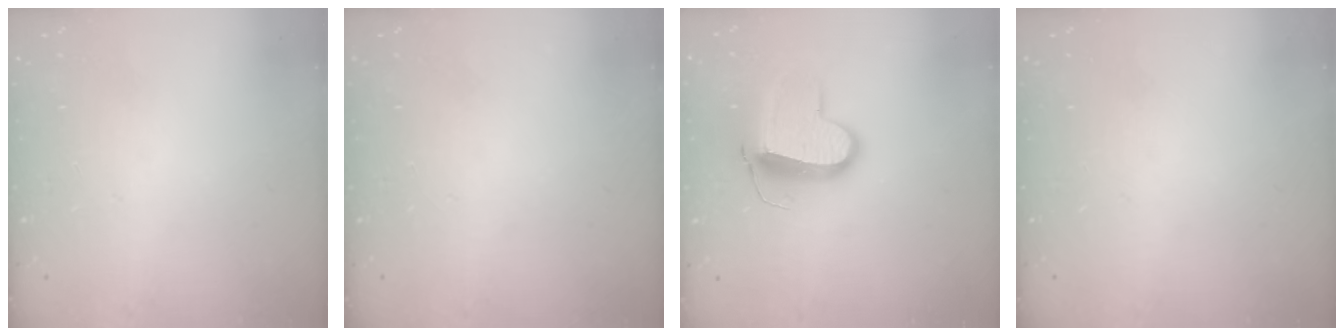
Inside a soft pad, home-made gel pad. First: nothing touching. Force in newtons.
{"total": 0.0}
{"total": 13.4, "press": 13.3, "slide": 1.3}
{"total": 0.0}